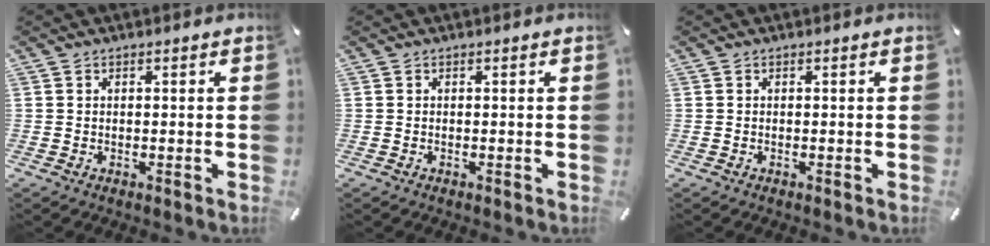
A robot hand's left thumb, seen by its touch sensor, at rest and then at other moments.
{"total": 0.0}
{"total": 0.0}